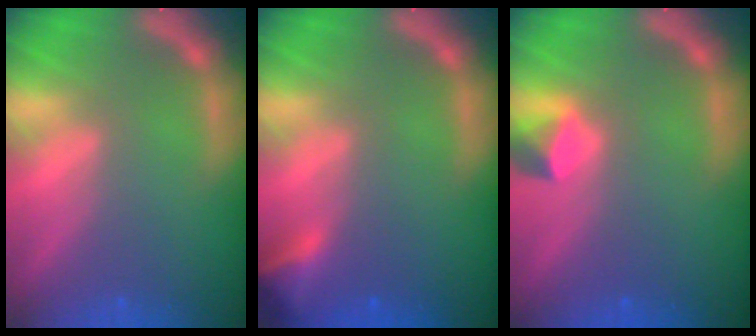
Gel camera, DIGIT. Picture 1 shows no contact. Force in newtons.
{"total": 2.9}
{"total": 1.9}